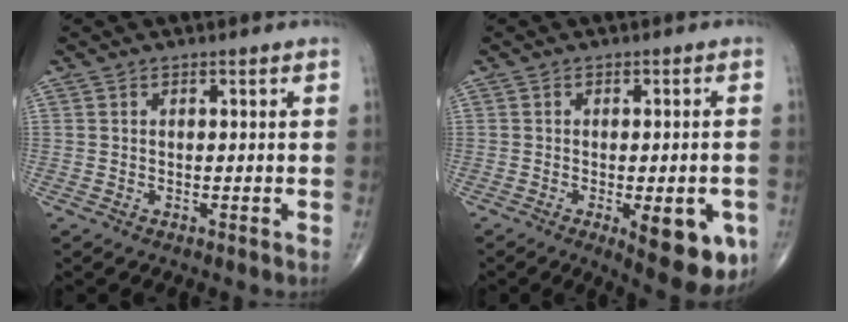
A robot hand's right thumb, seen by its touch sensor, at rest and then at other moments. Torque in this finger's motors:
{"motor_torque": [1.61, 1.79, 0.08, -0.21, 0.30]}